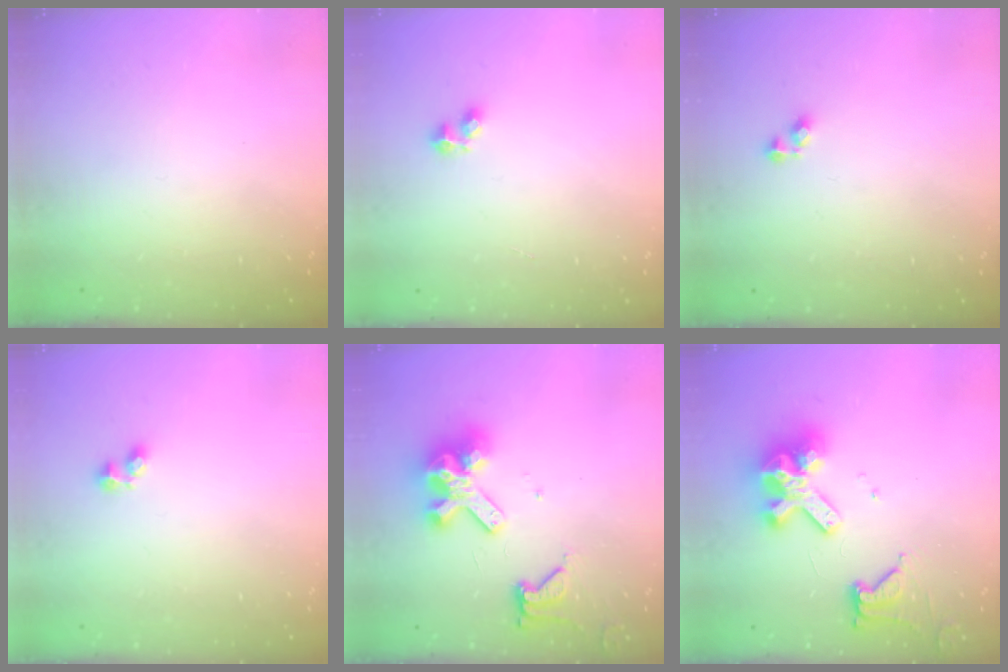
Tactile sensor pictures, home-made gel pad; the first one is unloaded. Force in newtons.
{"total": 3.8, "press": 3.8, "slide": 0.7}
{"total": 2.7, "press": 2.7, "slide": 0.4}
{"total": 1.9, "press": 1.8, "slide": 0.5}
{"total": 13.3, "press": 13.2, "slide": 1.6}
{"total": 14.7, "press": 14.5, "slide": 1.8}